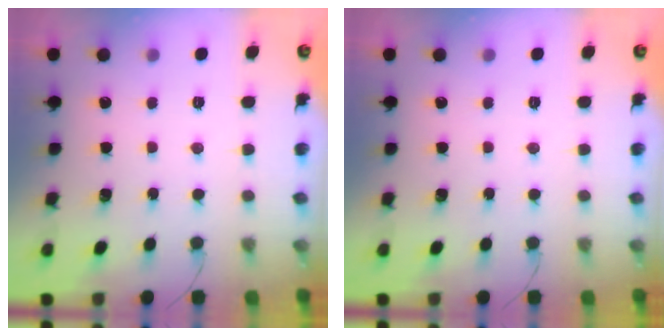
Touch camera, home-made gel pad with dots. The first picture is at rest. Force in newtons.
{"total": 0.0}